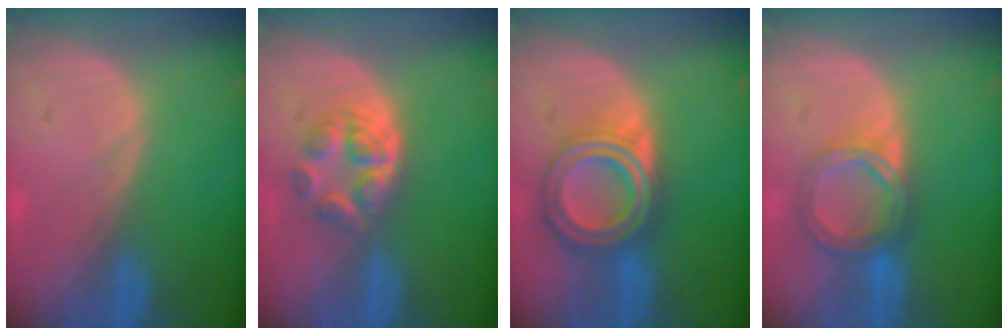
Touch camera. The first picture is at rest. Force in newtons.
{"total": 5.9, "press": 5.1, "slide": 2.9}
{"total": 8.0, "press": 8.0, "slide": 0.5}
{"total": 6.4, "press": 5.6, "slide": 3.1}